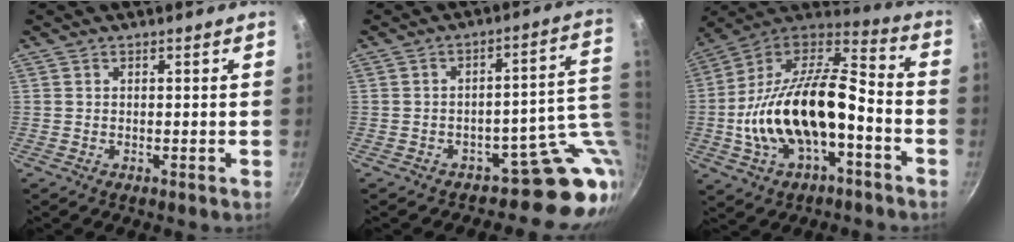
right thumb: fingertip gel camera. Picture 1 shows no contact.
{"total": 11.3, "force": [-2.5, 7.4, 8.2], "torque": [-0.033, 0.027, -0.036]}
{"total": 24.1, "force": [-5.7, 12.0, 20.1], "torque": [-0.366, 0.053, -0.107]}